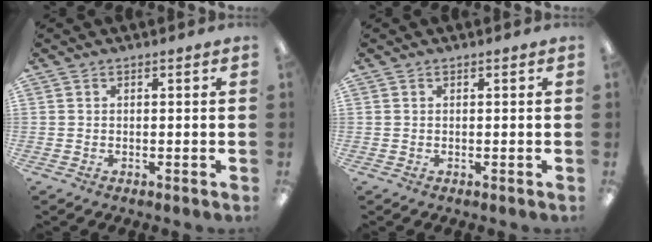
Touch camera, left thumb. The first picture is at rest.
{"total": 0.0}